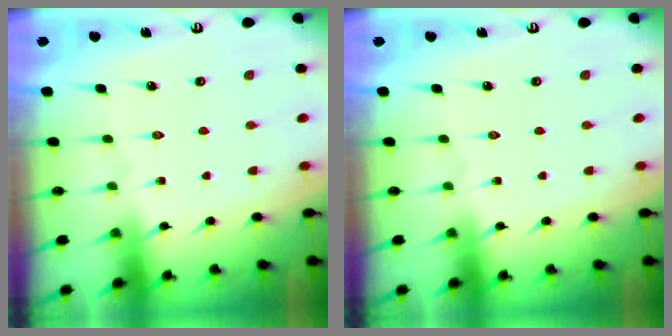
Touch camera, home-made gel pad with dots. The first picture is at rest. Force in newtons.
{"total": 0.0}